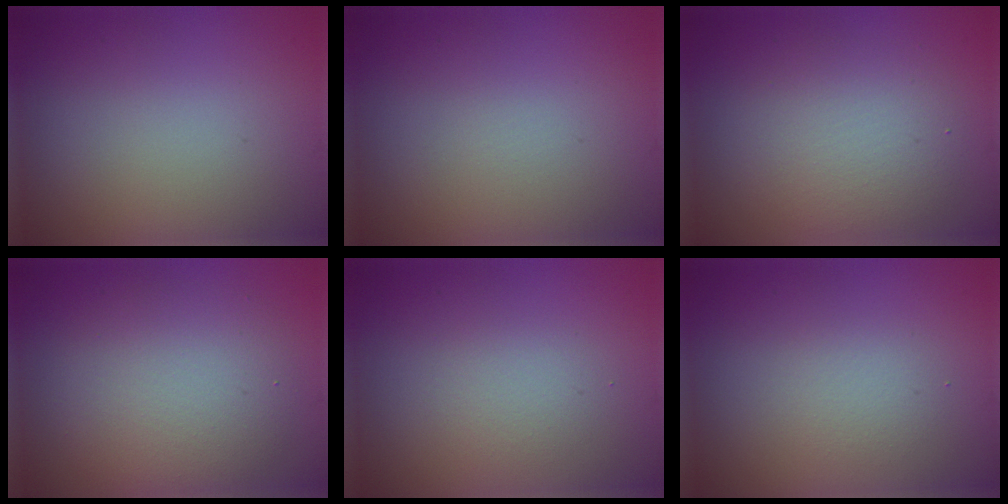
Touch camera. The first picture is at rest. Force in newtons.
{"total": 0.0}
{"total": 4.1, "press": 4.1, "slide": 0.3}
{"total": 5.5, "press": 5.5, "slide": 0.5}
{"total": 1.6, "press": 1.6, "slide": 0.1}
{"total": 1.5, "press": 1.5, "slide": 0.1}